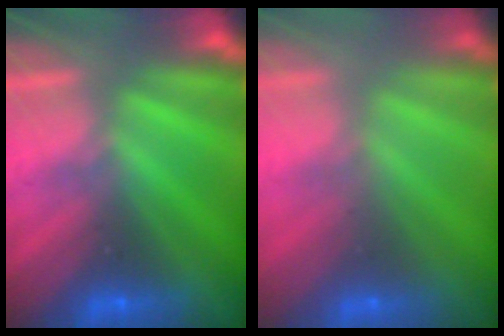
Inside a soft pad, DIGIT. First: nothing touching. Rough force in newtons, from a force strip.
{"total": 2.3}